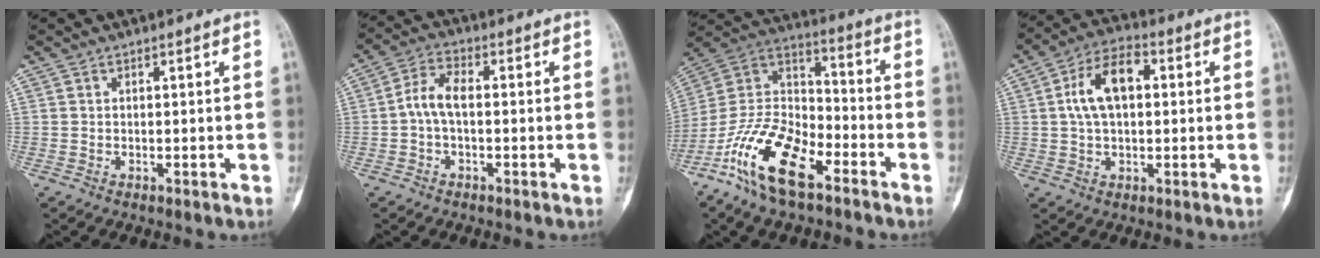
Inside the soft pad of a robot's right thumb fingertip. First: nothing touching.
{"total": 5.6, "force": [-0.5, 2.9, 4.7], "torque": [-0.094, 0.020, -0.019]}
{"total": 18.5, "force": [-10.6, 8.4, 12.6], "torque": [-0.234, 0.065, -0.205]}
{"total": 10.3, "force": [1.7, 5.8, 8.3], "torque": [-0.149, 0.024, 0.025]}